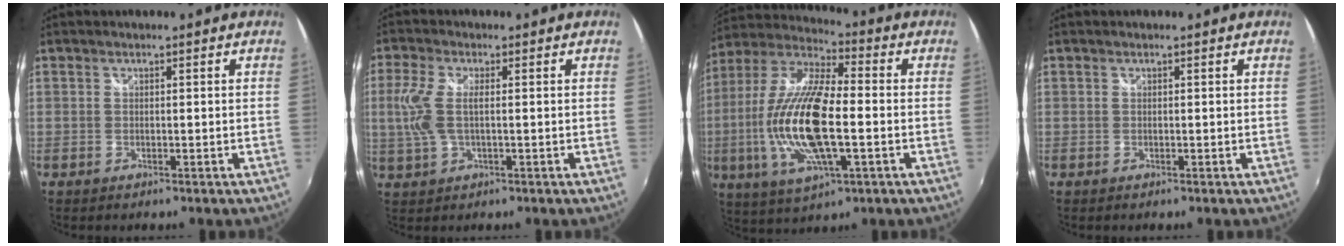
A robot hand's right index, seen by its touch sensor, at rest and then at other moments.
{"total": 6.2, "force": [0.3, 2.5, 5.7], "torque": [-0.132, 0.001, 0.009]}
{"total": 20.1, "force": [-3.1, 6.6, 18.7], "torque": [-0.381, -0.010, -0.062]}
{"total": 0.0}